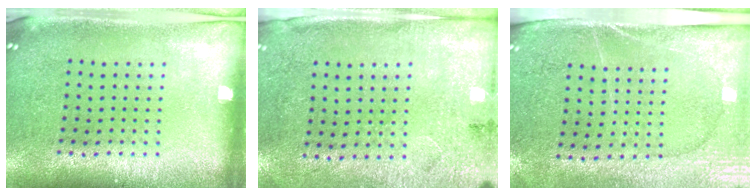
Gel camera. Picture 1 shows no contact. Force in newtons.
{"total": 2.7, "press": 2.2, "slide": 1.6}
{"total": 2.9, "press": 2.5, "slide": 1.4}